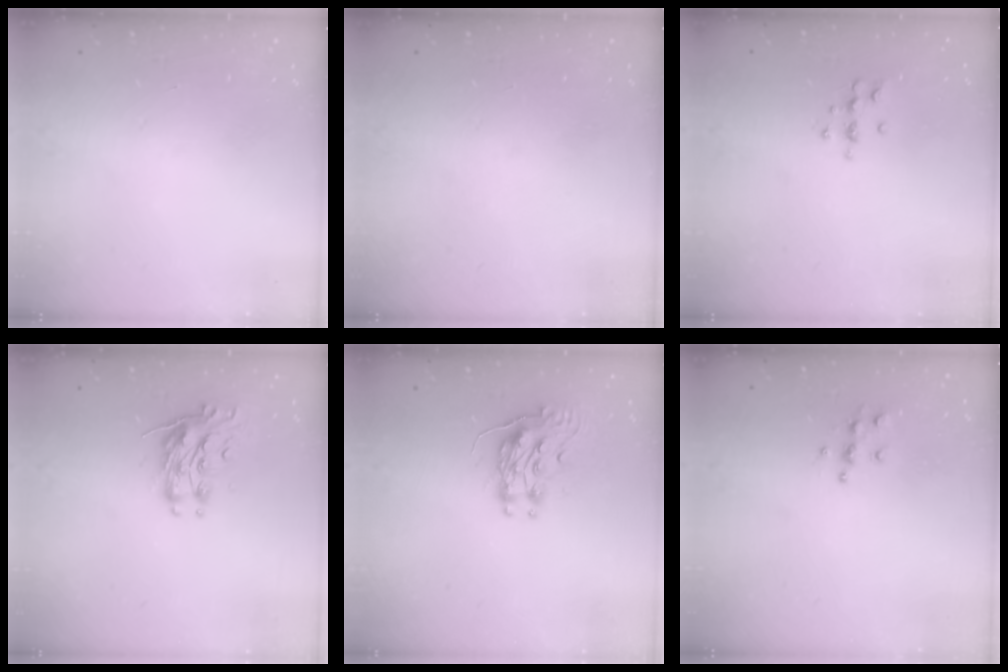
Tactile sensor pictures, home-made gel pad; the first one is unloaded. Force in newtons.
{"total": 0.0}
{"total": 5.7, "press": 5.7, "slide": 0.8}
{"total": 10.4, "press": 10.4, "slide": 0.5}
{"total": 9.3, "press": 9.3, "slide": 0.1}
{"total": 5.6, "press": 5.6, "slide": 0.6}